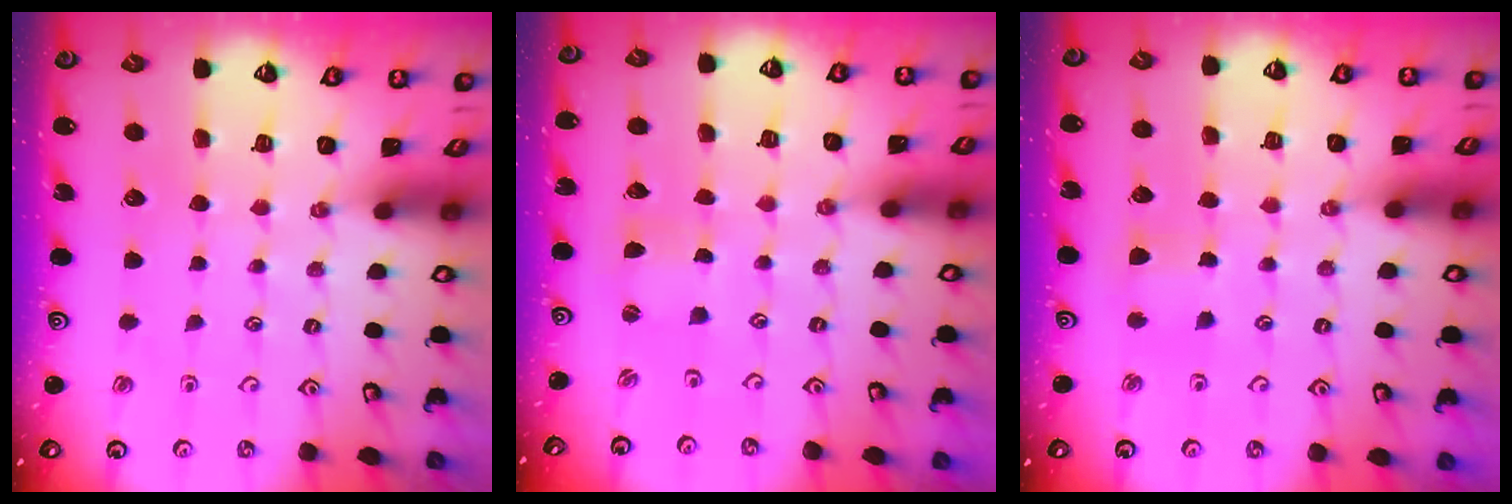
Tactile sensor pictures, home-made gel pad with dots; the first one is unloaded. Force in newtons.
{"total": 0.9, "press": 0.8, "slide": 0.1}
{"total": 3.8, "press": 3.7, "slide": 0.6}